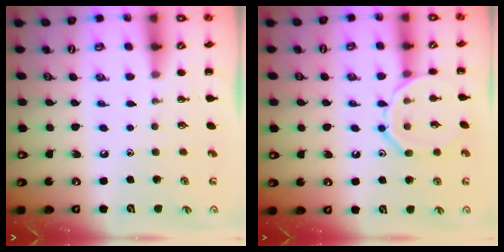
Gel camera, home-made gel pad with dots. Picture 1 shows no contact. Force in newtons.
{"total": 10.9, "press": 10.9, "slide": 0.1}